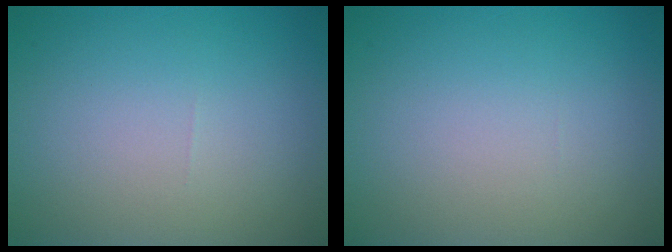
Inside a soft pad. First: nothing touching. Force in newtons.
{"total": 0.0}